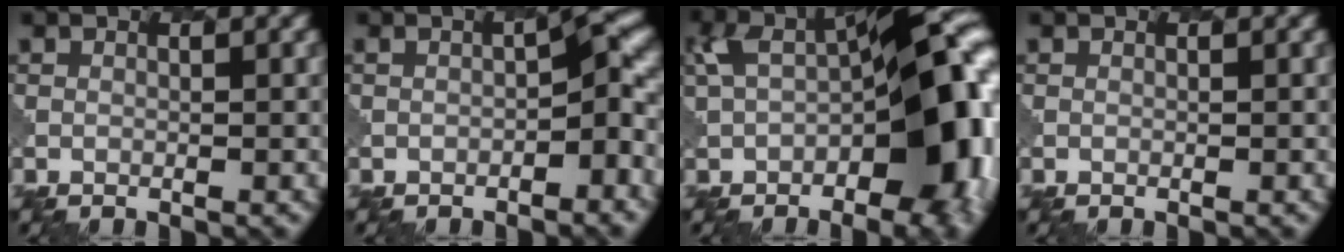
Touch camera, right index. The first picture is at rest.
{"total": 3.9, "force": [-1.4, 1.3, 3.4], "torque": [-0.042, 0.013, -0.026]}
{"total": 13.6, "force": [-1.4, 7.0, 11.6], "torque": [-0.157, 0.018, -0.032]}
{"total": 0.0}